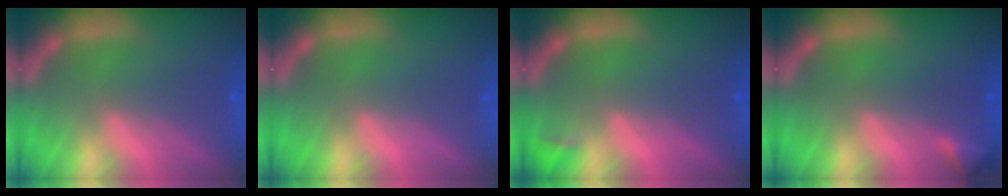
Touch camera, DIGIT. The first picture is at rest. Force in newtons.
{"total": 0.0}
{"total": 0.9}
{"total": 1.4}